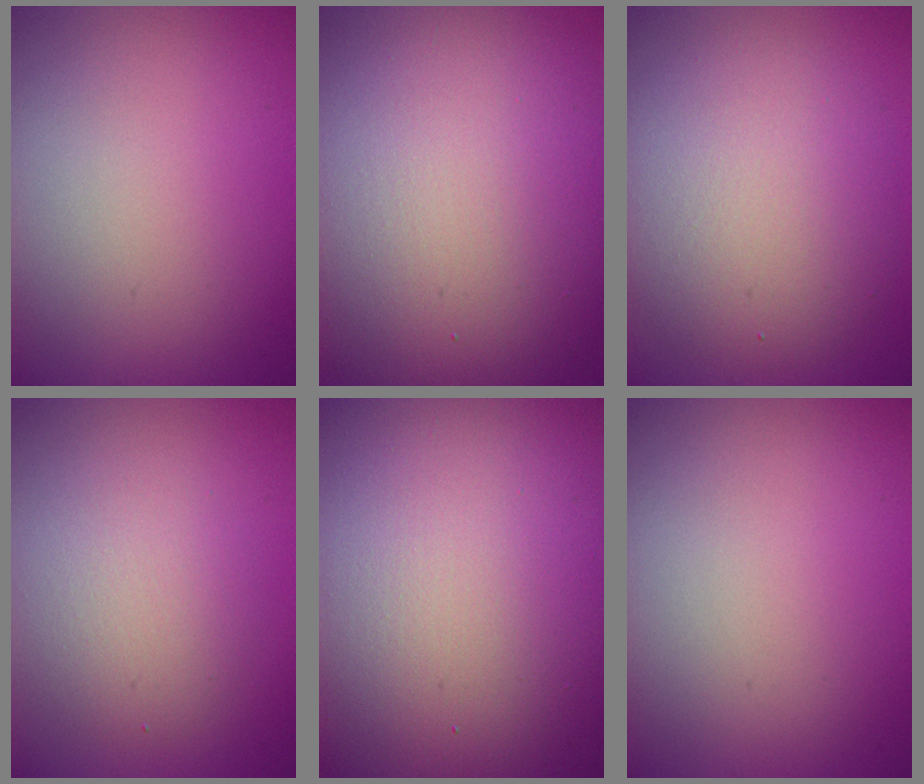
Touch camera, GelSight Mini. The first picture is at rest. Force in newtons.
{"total": 15.6, "press": 15.6, "slide": 1.0}
{"total": 6.4, "press": 6.4, "slide": 0.1}
{"total": 3.4, "press": 3.3, "slide": 0.2}
{"total": 24.9, "press": 24.8, "slide": 1.4}
{"total": 0.0}